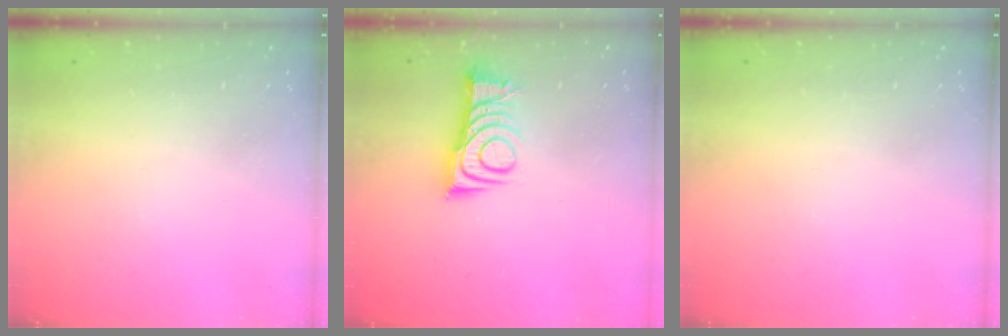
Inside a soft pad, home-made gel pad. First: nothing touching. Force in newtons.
{"total": 8.8, "press": 8.8, "slide": 0.1}
{"total": 0.0}